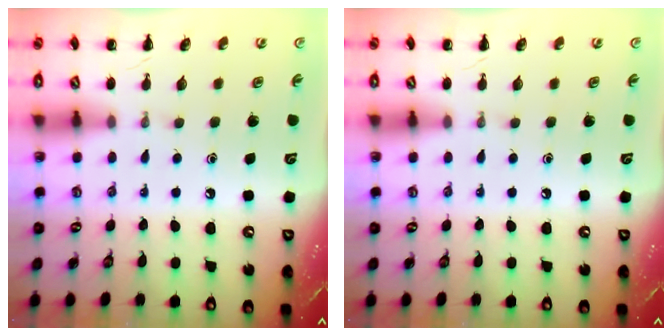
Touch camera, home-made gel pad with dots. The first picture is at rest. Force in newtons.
{"total": 0.0}